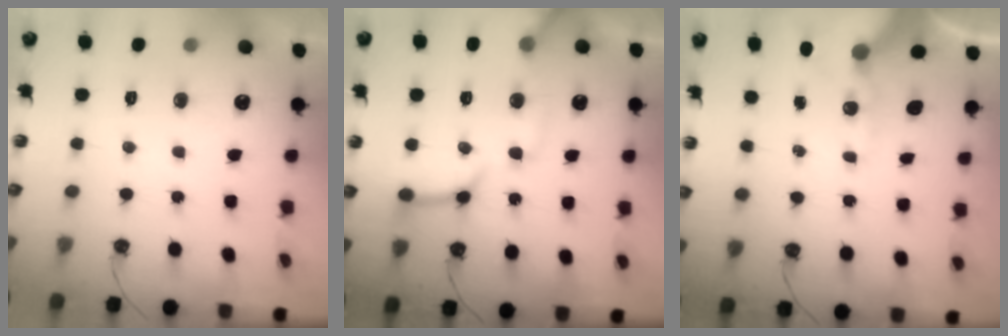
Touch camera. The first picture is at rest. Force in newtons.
{"total": 15.2, "press": 15.1, "slide": 1.8}
{"total": 11.0, "press": 10.8, "slide": 1.6}